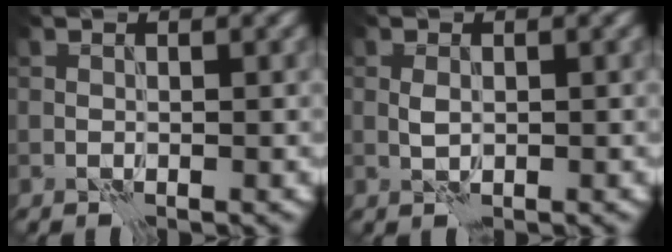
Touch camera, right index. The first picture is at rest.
{"total": 0.9, "force": [0.2, 0.5, 0.7], "torque": [-0.019, -0.001, 0.002]}